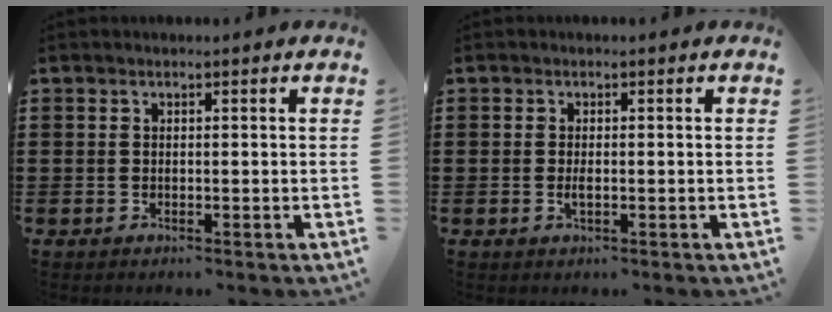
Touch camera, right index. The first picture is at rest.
{"total": 1.2, "force": [-0.2, 0.4, 1.1], "torque": [-0.028, -0.005, -0.006]}